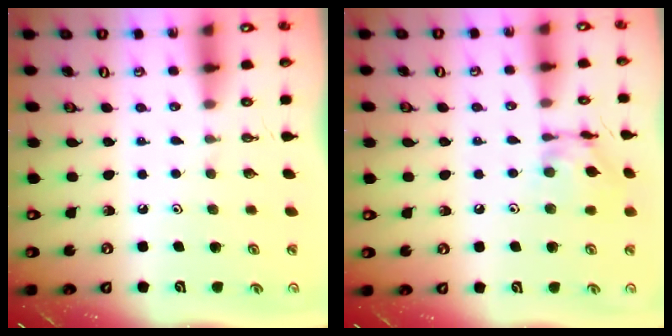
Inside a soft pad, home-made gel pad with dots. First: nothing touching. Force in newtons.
{"total": 12.3, "press": 12.3, "slide": 0.9}